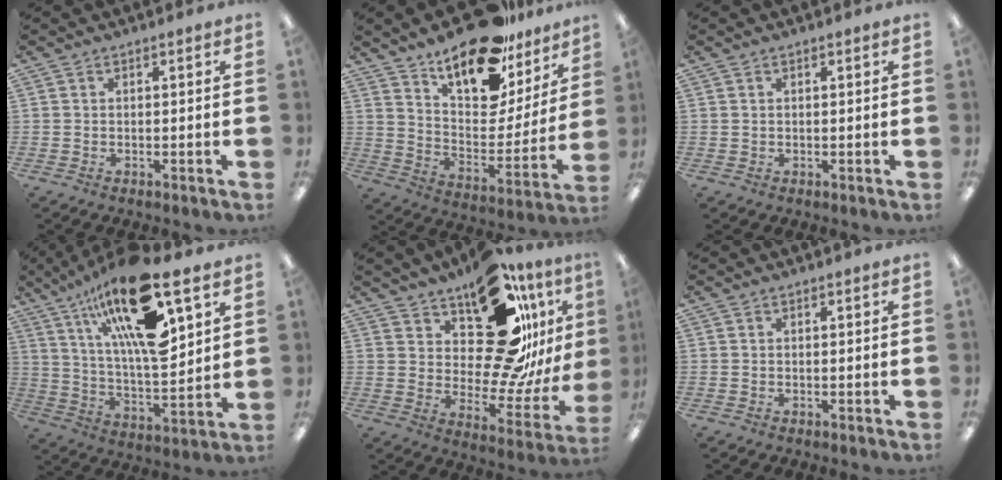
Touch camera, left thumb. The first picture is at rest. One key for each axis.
{"total": 19.9, "fx": 15.5, "fy": 7.9, "fz": 9.7, "tx": -0.160, "ty": -0.108, "tz": 0.269}
{"total": 0.8, "fx": 0.5, "fy": 0.5, "fz": 0.2, "tx": -0.004, "ty": 0.002, "tz": 0.010}
{"total": 24.5, "fx": 14.3, "fy": 7.6, "fz": 18.4, "tx": -0.323, "ty": -0.080, "tz": 0.231}
{"total": 24.2, "fx": 13.2, "fy": 11.3, "fz": 16.9, "tx": -0.225, "ty": -0.091, "tz": 0.229}
{"total": 0.0}